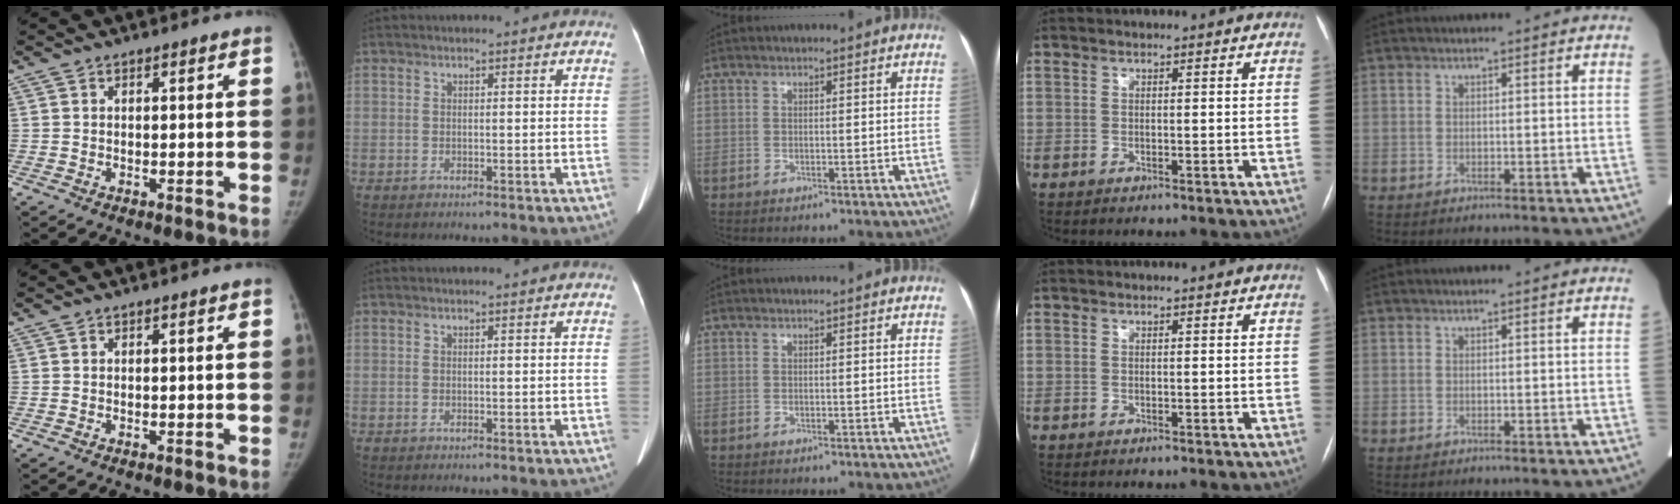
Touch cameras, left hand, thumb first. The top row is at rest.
{}